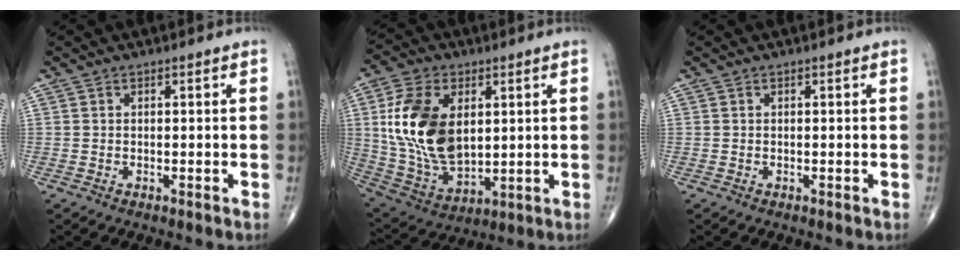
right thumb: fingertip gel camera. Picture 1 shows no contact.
{"total": 18.6, "force": [3.5, 11.2, 14.4], "torque": [-0.267, -0.018, 0.075]}
{"total": 0.0}